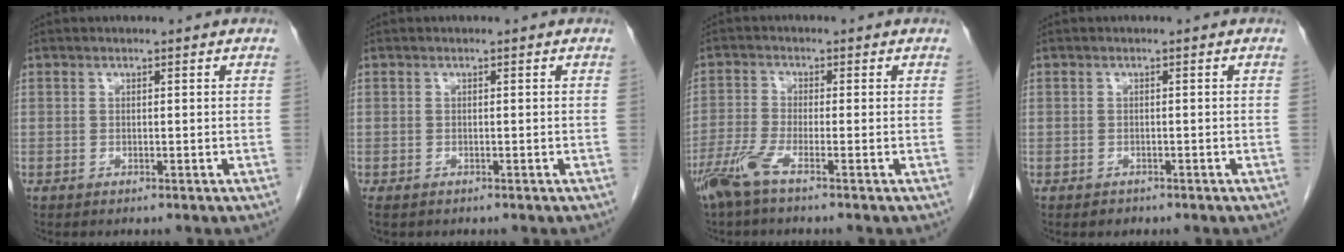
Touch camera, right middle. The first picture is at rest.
{"total": 1.3, "force": [-0.9, 0.7, 0.5], "torque": [-0.012, -0.002, -0.010]}
{"total": 4.5, "force": [-3.1, -0.2, 3.3], "torque": [-0.075, -0.010, -0.069]}
{"total": 1.1, "force": [-0.8, 0.7, 0.1], "torque": [-0.005, 0.001, -0.010]}